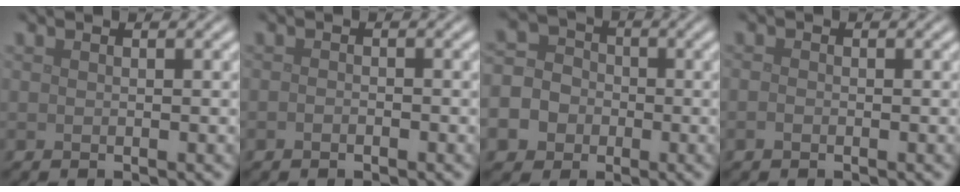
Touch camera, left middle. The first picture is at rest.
{"total": 0.7, "force": [-0.4, 0.4, 0.4], "torque": [-0.009, 0.000, -0.009]}
{"total": 8.4, "force": [-3.8, 7.1, 2.4], "torque": [-0.062, -0.021, -0.081]}
{"total": 0.7, "force": [-0.4, 0.5, 0.4], "torque": [-0.009, -0.001, -0.009]}